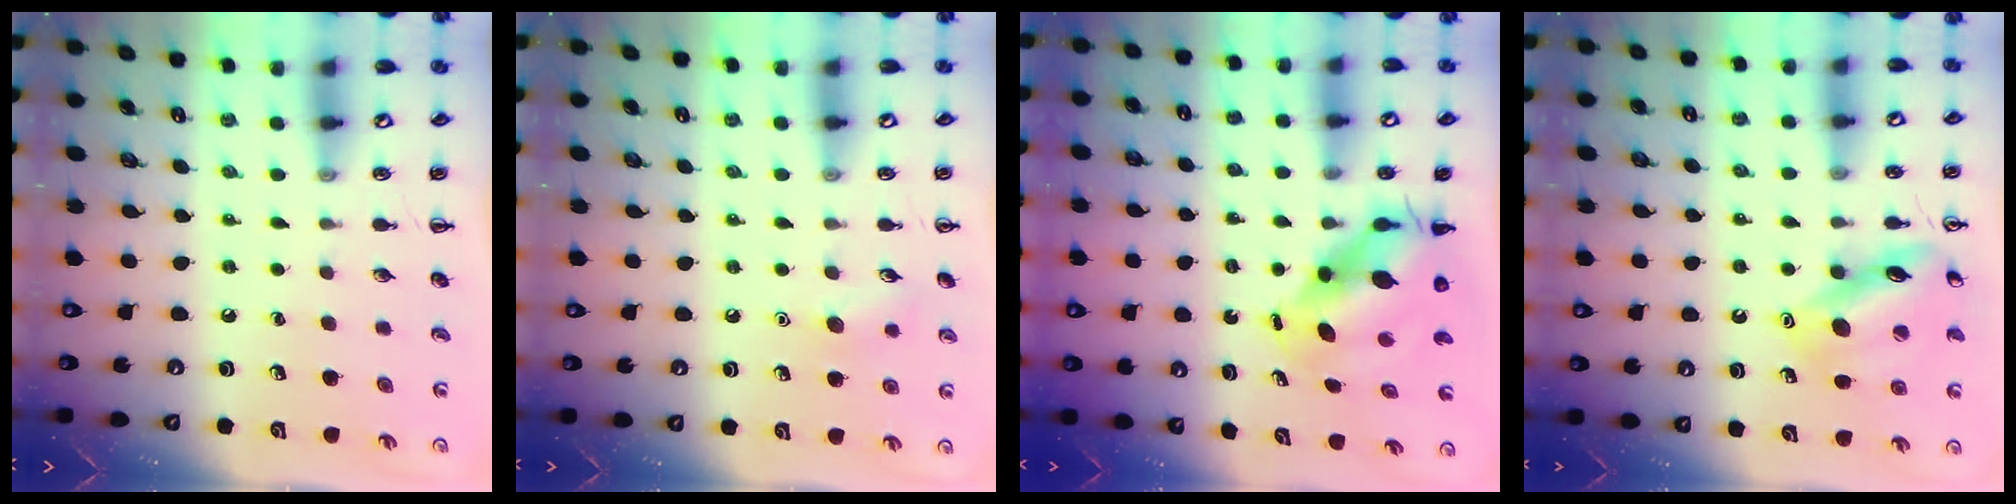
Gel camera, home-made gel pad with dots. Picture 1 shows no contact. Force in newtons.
{"total": 7.0, "press": 6.7, "slide": 2.0}
{"total": 8.4, "press": 8.2, "slide": 1.9}
{"total": 14.9, "press": 14.8, "slide": 1.4}